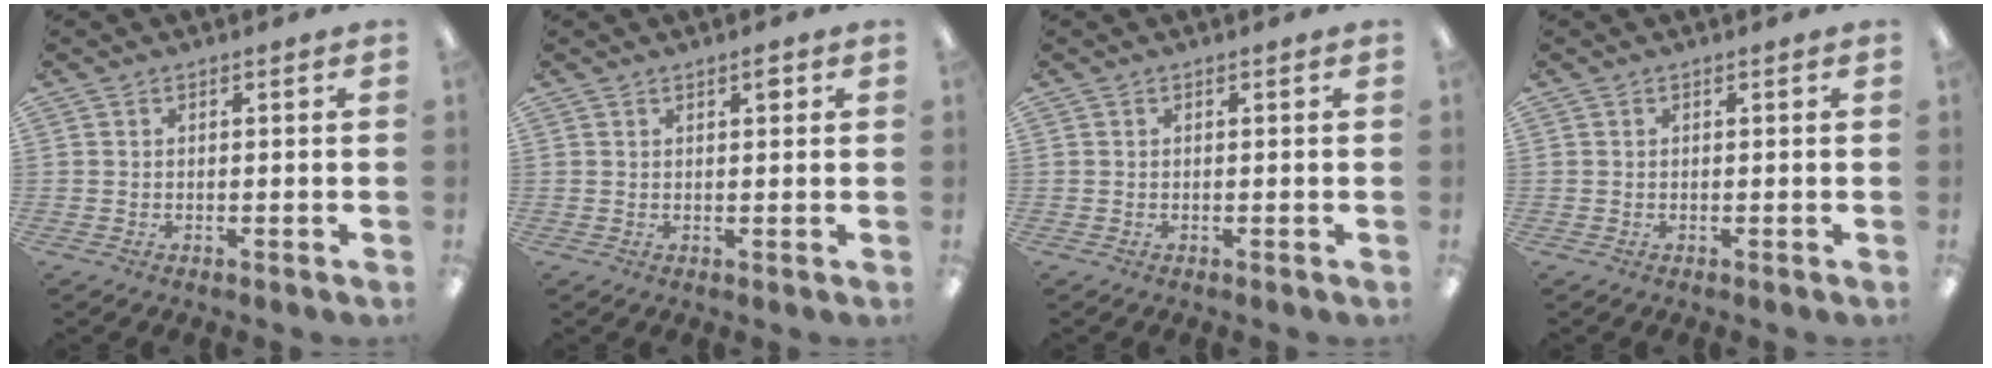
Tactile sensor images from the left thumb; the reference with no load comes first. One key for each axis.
{"total": 1.9, "fx": 1.2, "fy": 0.6, "fz": 1.3, "tx": -0.012, "ty": -0.005, "tz": 0.017}
{"total": 0.0}
{"total": 0.0}